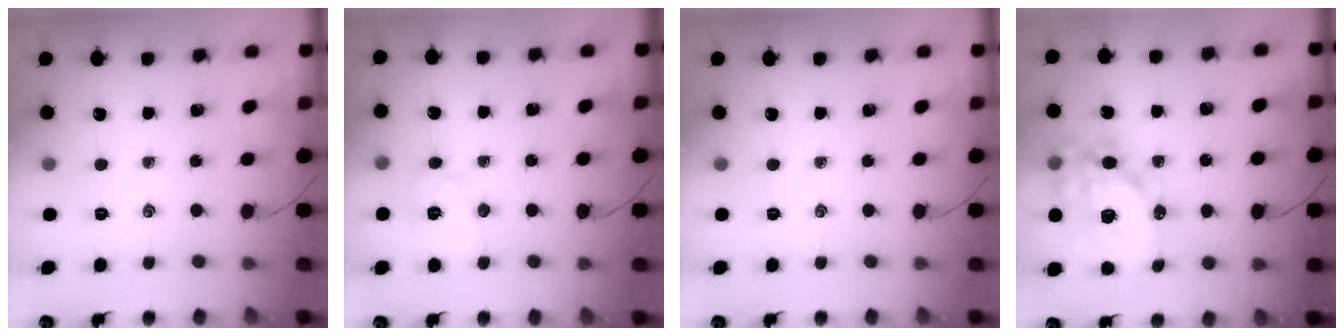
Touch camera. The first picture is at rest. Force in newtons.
{"total": 6.7, "press": 6.7, "slide": 0.8}
{"total": 0.0}
{"total": 17.1, "press": 16.7, "slide": 3.6}